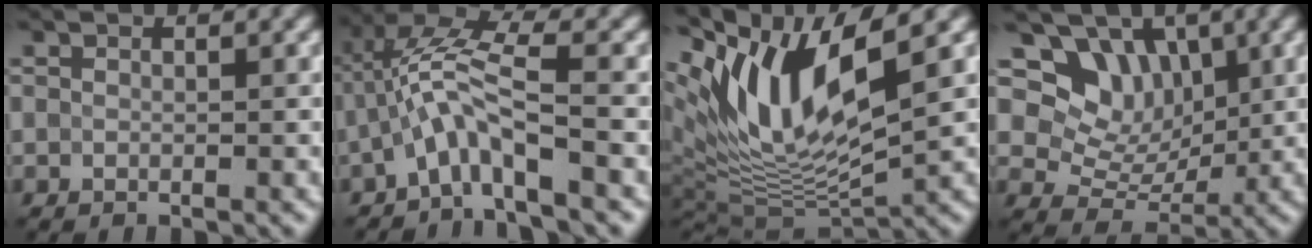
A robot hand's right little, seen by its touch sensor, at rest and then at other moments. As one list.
[{"total": 4.8, "force": [-2.0, 0.7, 4.3], "torque": [-0.091, 0.020, -0.048]}, {"total": 11.0, "force": [4.7, 3.8, 9.2], "torque": [-0.187, -0.003, 0.090]}, {"total": 7.0, "force": [3.5, 5.0, 3.3], "torque": [-0.051, -0.003, 0.051]}]